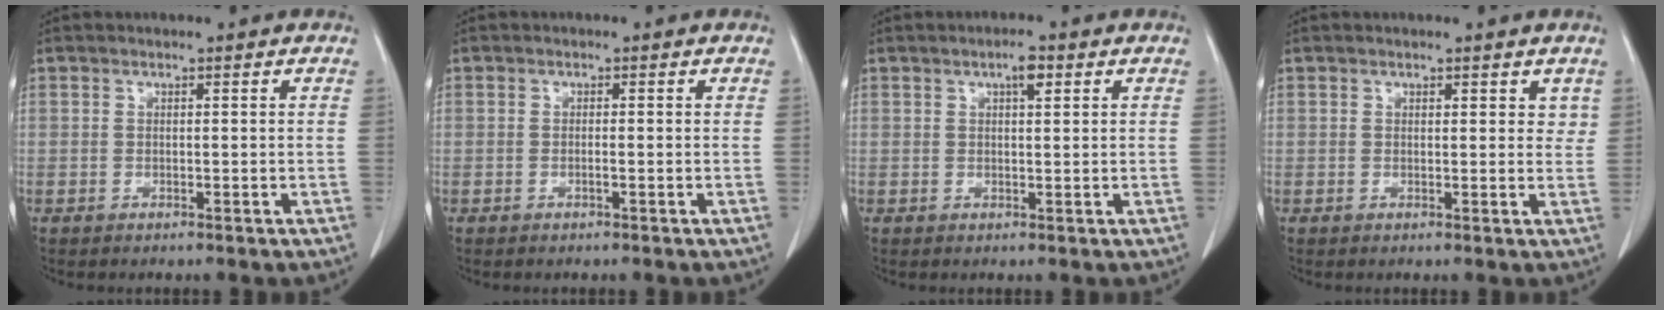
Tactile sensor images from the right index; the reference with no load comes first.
{"total": 0.5, "force": [-0.2, -0.1, 0.5], "torque": [-0.006, 0.003, -0.001]}
{"total": 2.5, "force": [1.2, 0.6, 2.1], "torque": [-0.037, 0.004, 0.018]}
{"total": 2.2, "force": [1.2, 1.2, 1.2], "torque": [-0.006, -0.002, 0.014]}